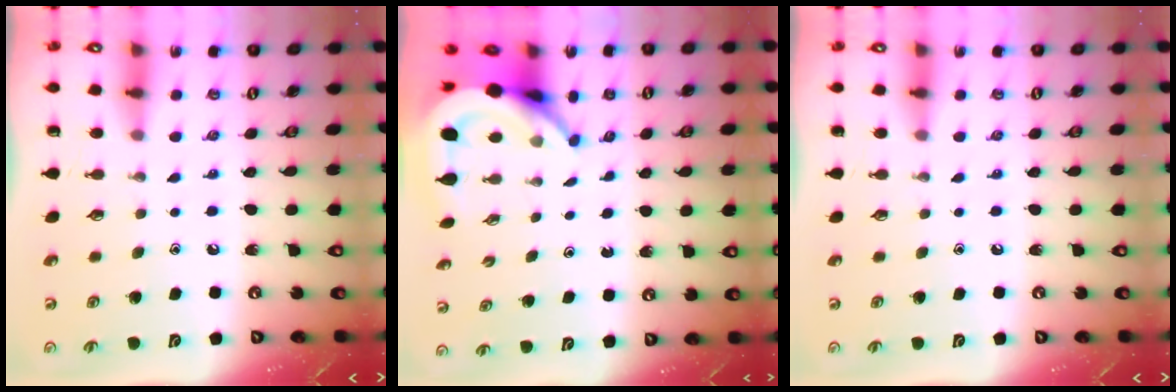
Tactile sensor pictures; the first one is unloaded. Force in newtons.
{"total": 6.2, "press": 6.1, "slide": 0.7}
{"total": 0.0}